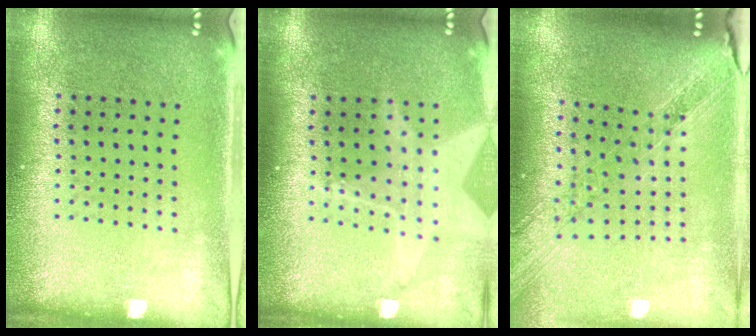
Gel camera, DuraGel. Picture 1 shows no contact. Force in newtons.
{"total": 1.8, "press": 1.5, "slide": 1.1}
{"total": 1.2, "press": 1.2, "slide": 0.3}